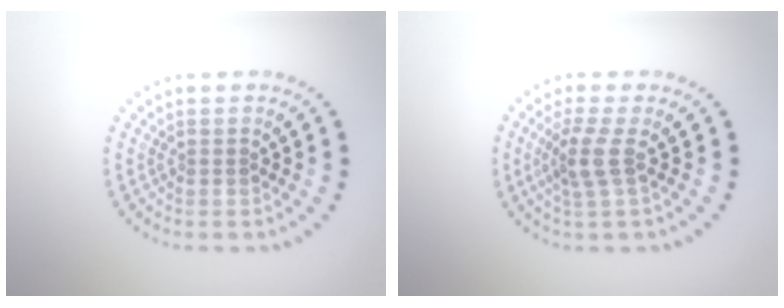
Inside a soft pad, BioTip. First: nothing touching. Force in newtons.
{"total": 2.6, "press": 1.9, "slide": 1.7}